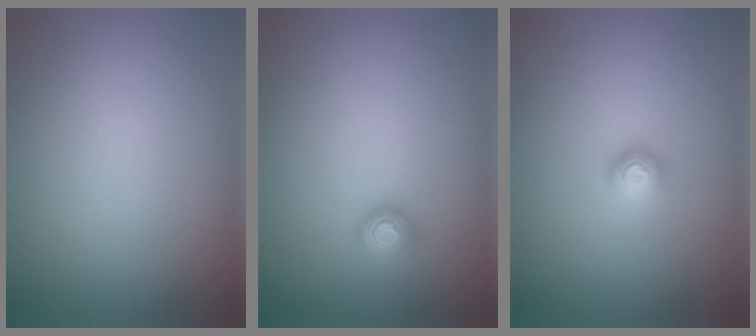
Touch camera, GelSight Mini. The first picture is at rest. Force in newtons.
{"total": 1.1, "press": 1.1, "slide": 0.1}
{"total": 1.3, "press": 1.2, "slide": 0.7}